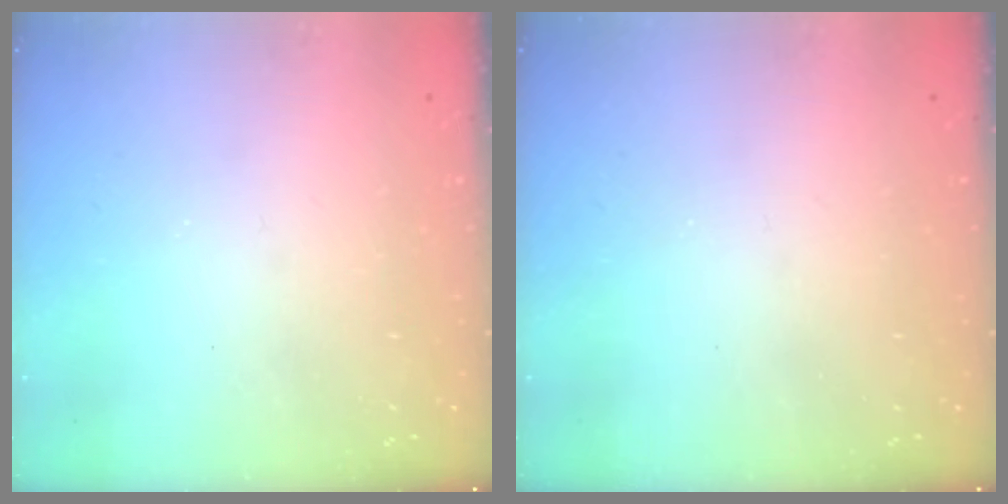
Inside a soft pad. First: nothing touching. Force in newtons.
{"total": 0.0}